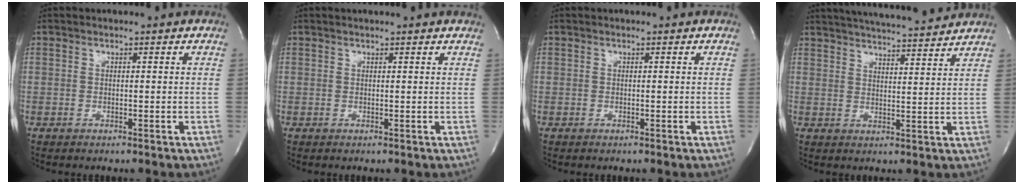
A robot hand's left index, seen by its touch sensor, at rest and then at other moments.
{"total": 3.3, "force": [3.1, 0.1, 1.2], "torque": [-0.019, 0.018, 0.030]}
{"total": 0.0}
{"total": 15.6, "force": [14.5, 1.1, 5.6], "torque": [-0.096, 0.013, 0.201]}